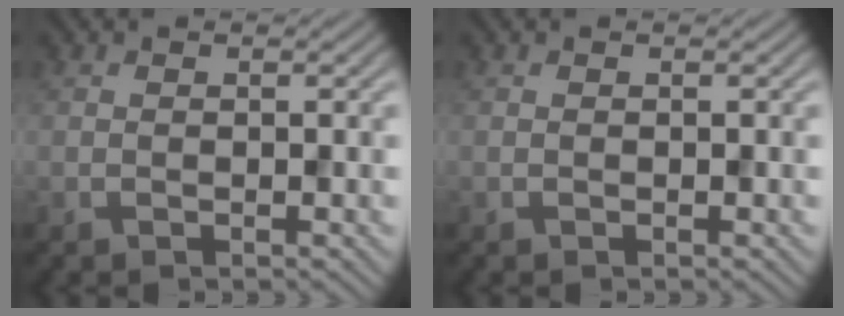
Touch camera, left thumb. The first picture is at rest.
{"total": 0.0}